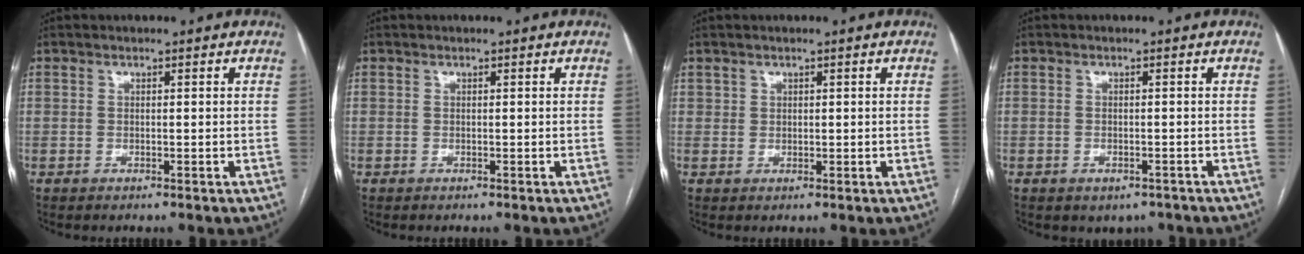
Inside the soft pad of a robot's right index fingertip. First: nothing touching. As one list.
[{"total": 0.0}, {"total": 1.1, "force": [0.5, 0.9, 0.2], "torque": [0.006, -0.002, 0.006]}, {"total": 3.1, "force": [-2.3, 1.8, 1.0], "torque": [-0.009, 0.005, -0.023]}]